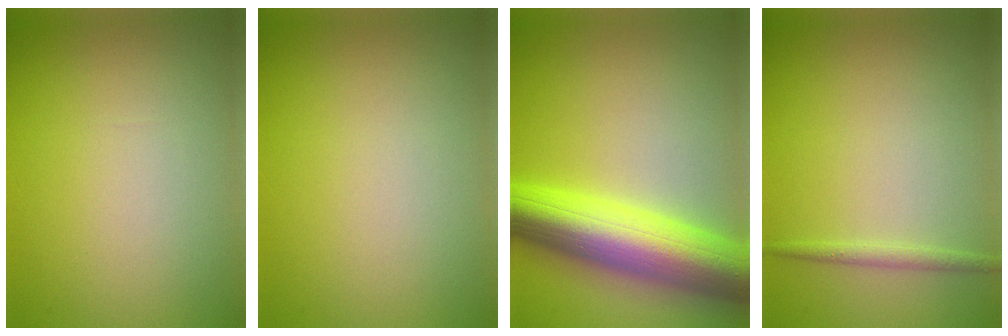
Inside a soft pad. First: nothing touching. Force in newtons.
{"total": 0.0}
{"total": 10.9, "press": 10.9, "slide": 0.2}
{"total": 1.1, "press": 1.1, "slide": 0.1}